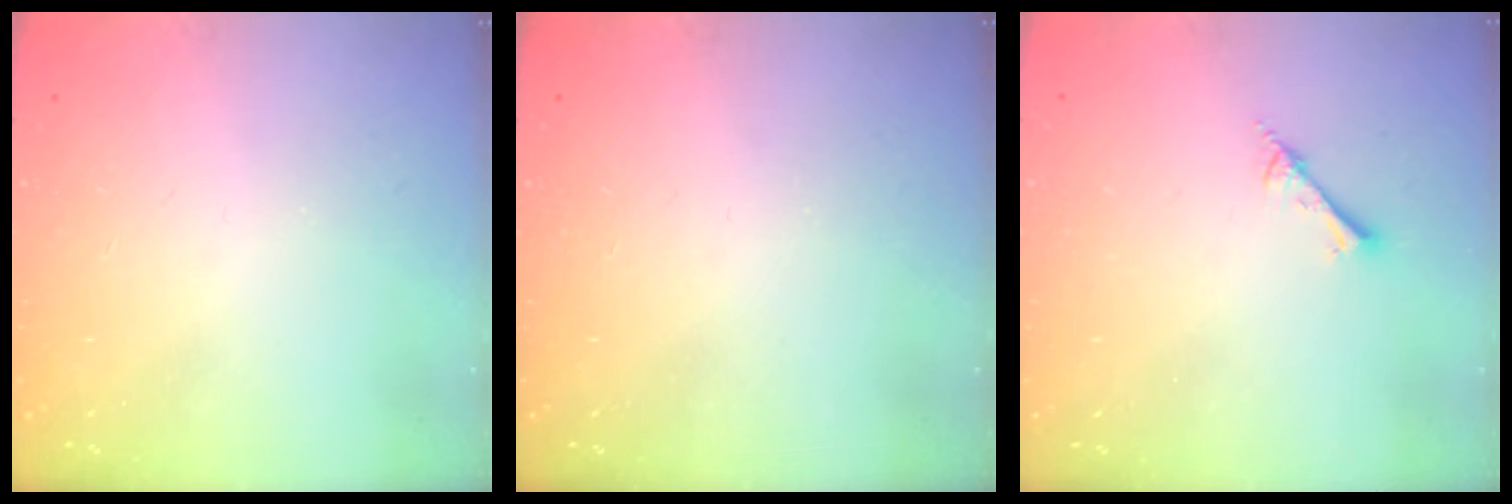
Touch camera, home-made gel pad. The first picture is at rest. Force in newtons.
{"total": 0.0}
{"total": 2.0, "press": 2.0, "slide": 0.2}